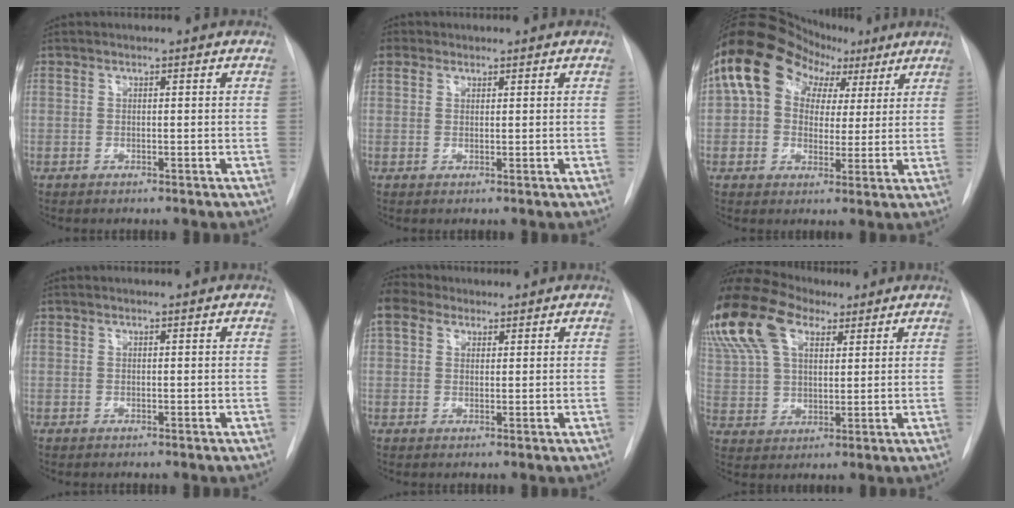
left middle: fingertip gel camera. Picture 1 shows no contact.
{"total": 2.3, "force": [1.4, 1.8, 0.2], "torque": [0.000, 0.011, 0.023]}
{"total": 14.9, "force": [6.3, 11.0, 7.8], "torque": [-0.141, 0.066, 0.103]}
{"total": 0.0}
{"total": 4.0, "force": [3.1, 2.3, 0.9], "torque": [-0.025, 0.022, 0.061]}
{"total": 26.6, "force": [15.8, 15.8, 14.5], "torque": [-0.403, 0.092, 0.292]}